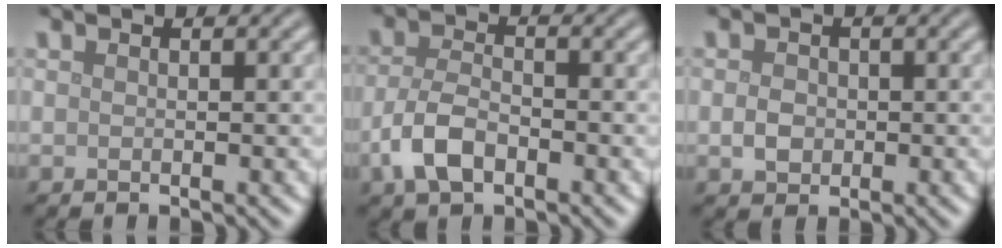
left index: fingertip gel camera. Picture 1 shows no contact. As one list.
[{"total": 4.1, "force": [-2.0, 2.2, 2.8], "torque": [-0.057, 0.000, -0.046]}, {"total": 1.8, "force": [-0.2, 1.5, 1.0], "torque": [-0.016, 0.000, -0.009]}]